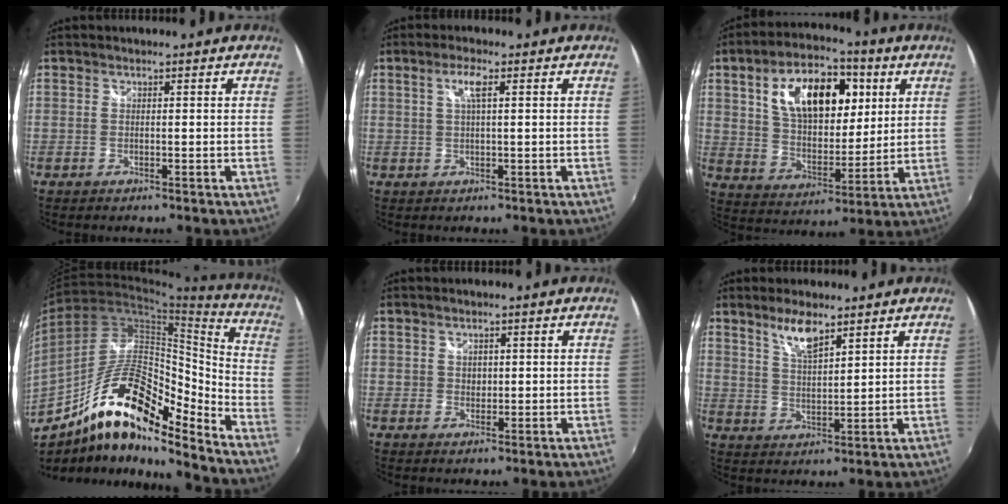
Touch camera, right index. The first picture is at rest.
{"total": 3.1, "force": [1.0, 0.2, 2.9], "torque": [-0.055, 0.005, 0.018]}
{"total": 18.7, "force": [6.5, 10.3, 14.2], "torque": [-0.251, 0.024, 0.114]}
{"total": 18.7, "force": [-11.8, 6.0, 13.2], "torque": [-0.238, 0.011, -0.221]}
{"total": 1.9, "force": [0.4, 1.8, 0.8], "torque": [-0.009, 0.002, 0.006]}
{"total": 6.0, "force": [4.3, 1.4, 3.9], "torque": [-0.073, 0.000, 0.085]}